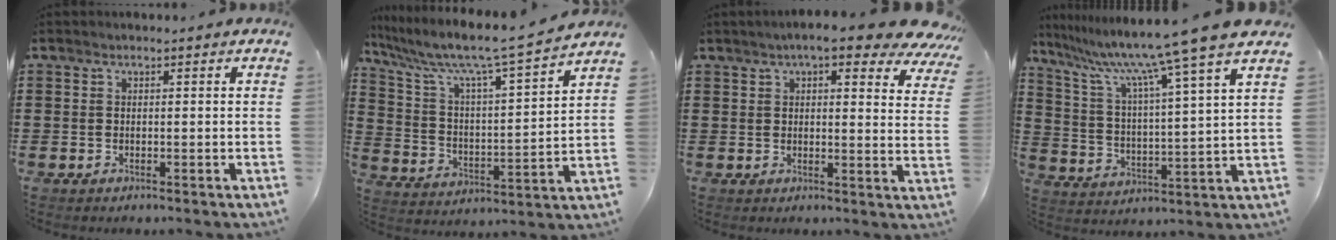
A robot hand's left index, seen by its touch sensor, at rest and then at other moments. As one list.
[{"total": 8.4, "force": [7.1, 0.3, 4.4], "torque": [-0.119, -0.056, 0.110]}, {"total": 7.5, "force": [5.9, 1.1, 4.4], "torque": [-0.079, -0.018, 0.101]}, {"total": 10.9, "force": [9.0, -1.8, 5.8], "torque": [-0.149, -0.060, 0.137]}]